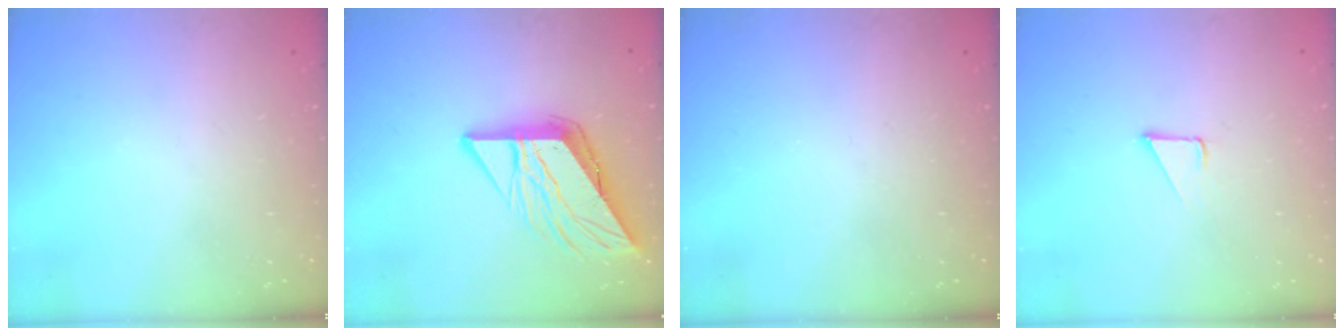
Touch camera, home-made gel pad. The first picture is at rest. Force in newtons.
{"total": 12.2, "press": 12.2, "slide": 1.4}
{"total": 0.0}
{"total": 3.6, "press": 3.6, "slide": 0.3}